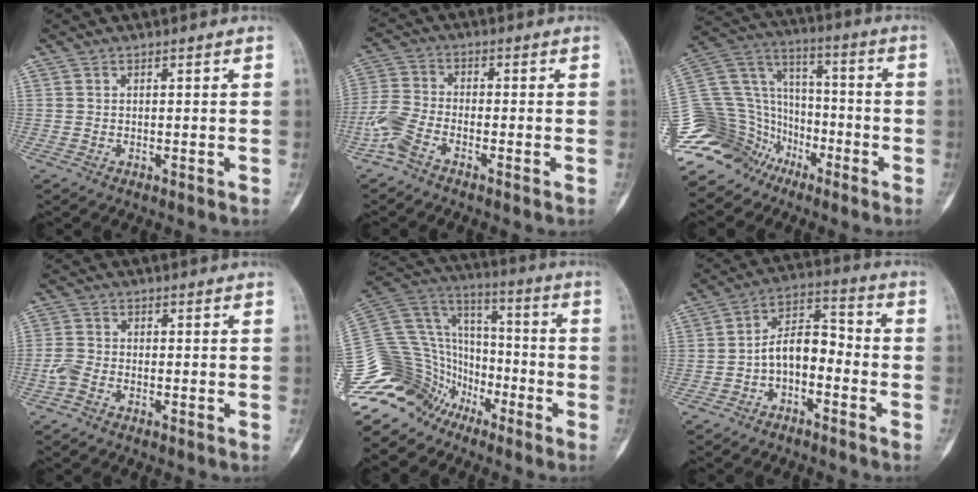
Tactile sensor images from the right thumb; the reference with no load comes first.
{"total": 5.9, "force": [-3.6, 2.8, 3.9], "torque": [-0.094, 0.016, -0.086]}
{"total": 22.1, "force": [-15.1, 14.6, 7.1], "torque": [-0.145, 0.092, -0.277]}
{"total": 2.9, "force": [-1.5, 1.7, 1.8], "torque": [-0.043, 0.008, -0.037]}
{"total": 23.6, "force": [-16.5, 15.1, 7.5], "torque": [-0.161, 0.101, -0.300]}
{"total": 8.2, "force": [-2.8, 4.7, 6.2], "torque": [-0.092, 0.050, -0.060]}